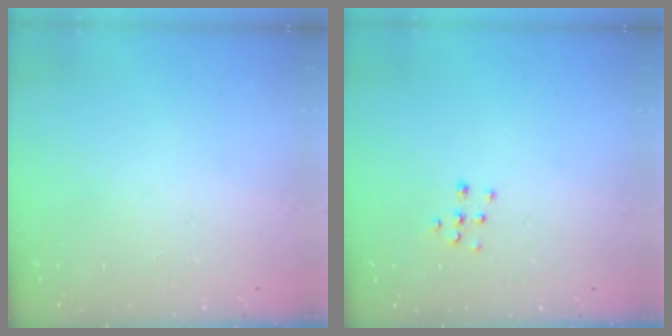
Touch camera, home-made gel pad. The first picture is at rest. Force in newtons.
{"total": 5.8, "press": 5.8, "slide": 0.3}